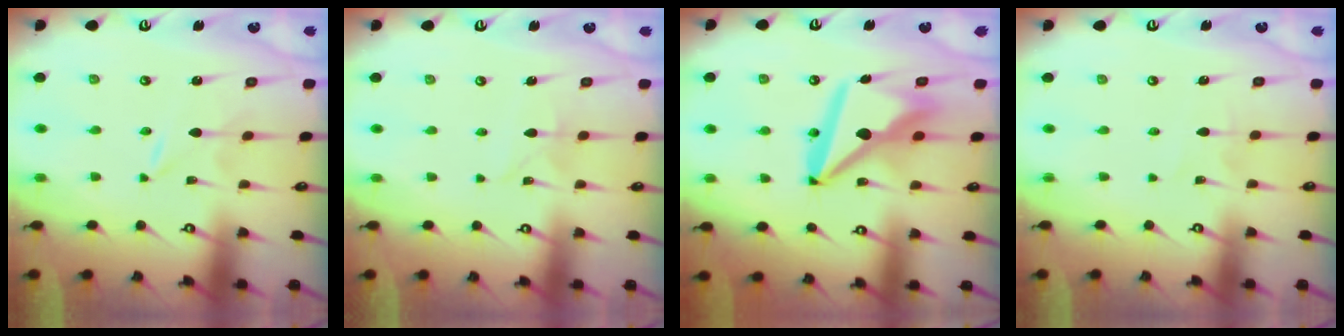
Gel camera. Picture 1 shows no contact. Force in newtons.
{"total": 4.3, "press": 4.3, "slide": 0.4}
{"total": 14.5, "press": 14.4, "slide": 1.9}
{"total": 2.0, "press": 2.0, "slide": 0.1}